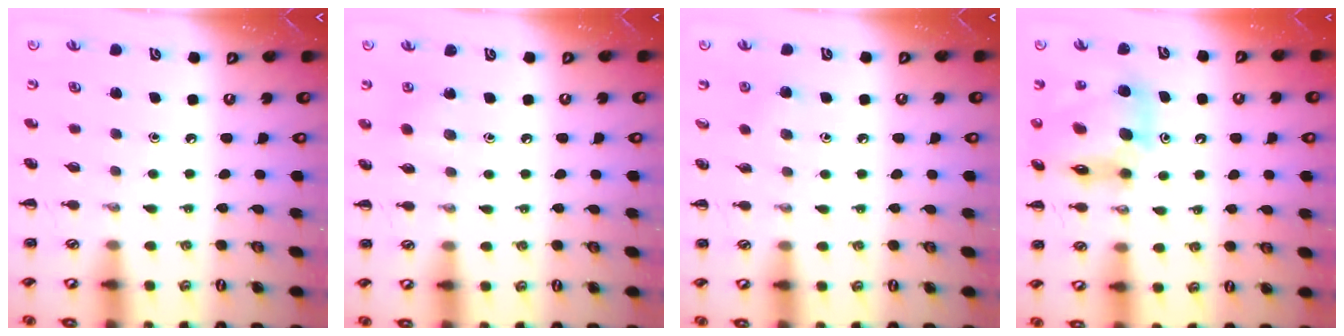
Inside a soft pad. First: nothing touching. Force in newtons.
{"total": 5.2, "press": 4.9, "slide": 1.7}
{"total": 2.4, "press": 2.3, "slide": 0.9}
{"total": 12.1, "press": 11.5, "slide": 3.5}